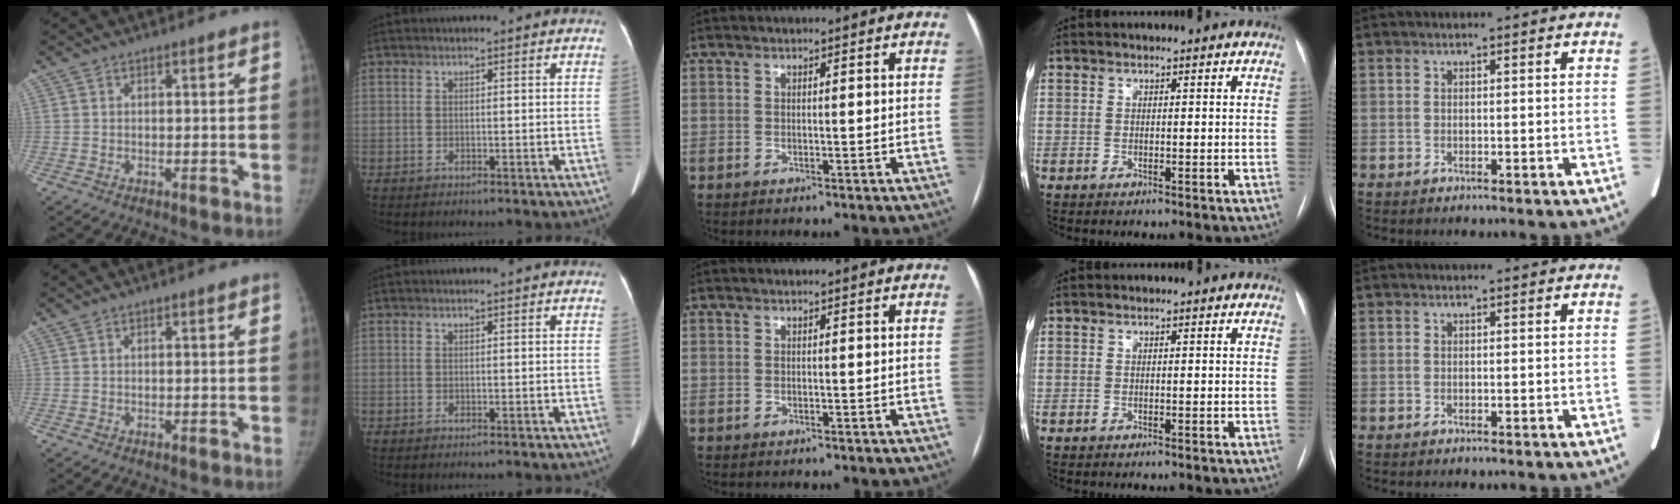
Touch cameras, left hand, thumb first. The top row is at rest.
{}